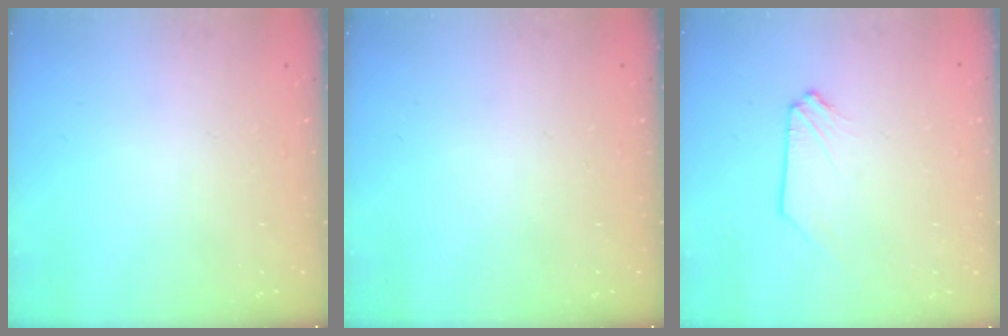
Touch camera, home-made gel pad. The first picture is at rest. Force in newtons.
{"total": 0.0}
{"total": 0.0}